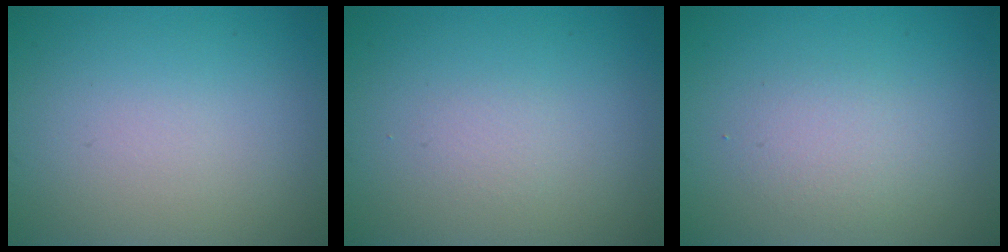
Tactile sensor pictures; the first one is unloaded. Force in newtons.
{"total": 0.7, "press": 0.7, "slide": 0.0}
{"total": 1.9, "press": 1.9, "slide": 0.0}